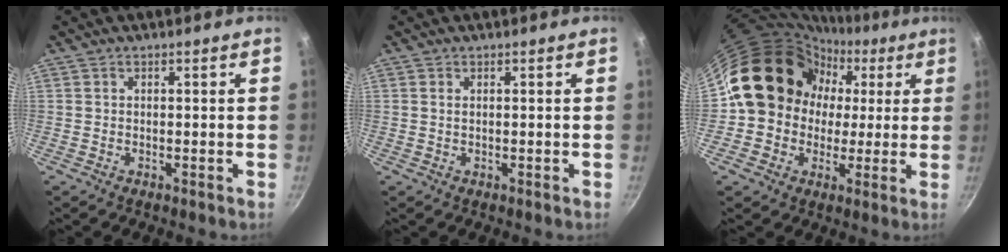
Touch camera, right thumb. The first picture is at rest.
{"total": 0.8, "force": [0.3, 0.4, 0.6], "torque": [-0.012, 0.000, 0.003]}
{"total": 17.3, "force": [1.3, 15.4, 7.7], "torque": [-0.089, 0.039, 0.014]}